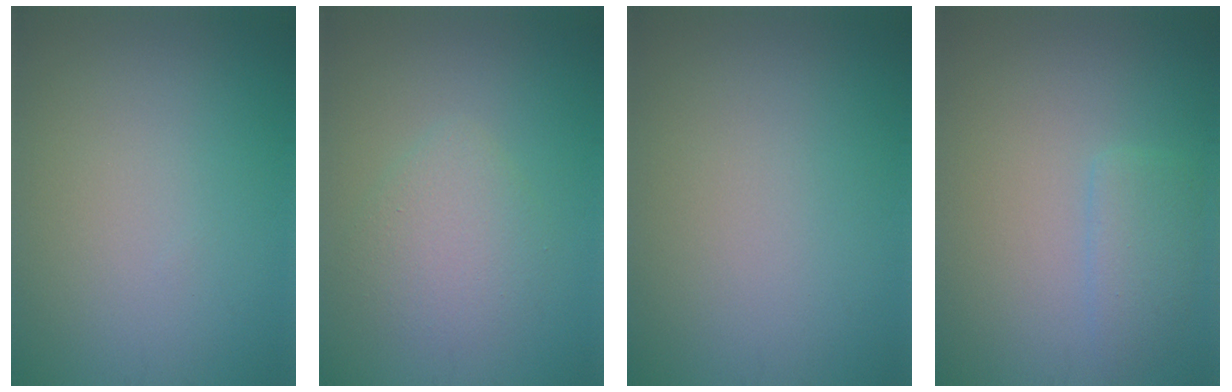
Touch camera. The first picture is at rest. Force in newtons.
{"total": 2.9, "press": 2.9, "slide": 0.2}
{"total": 0.0}
{"total": 2.1, "press": 2.1, "slide": 0.2}